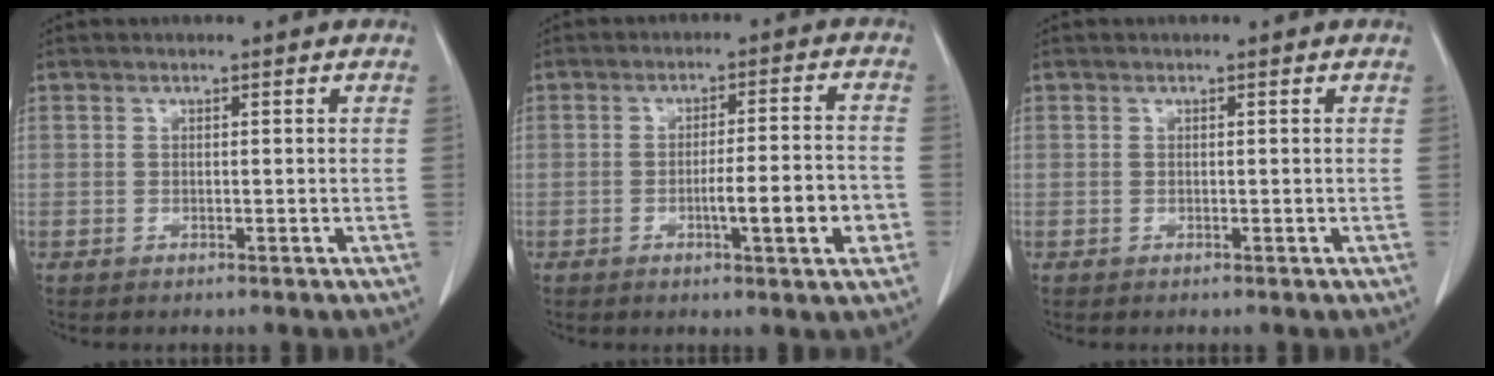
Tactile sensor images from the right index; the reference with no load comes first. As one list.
[{"total": 8.1, "force": [-2.6, 0.6, 7.6], "torque": [-0.109, 0.004, -0.037]}, {"total": 0.0}]